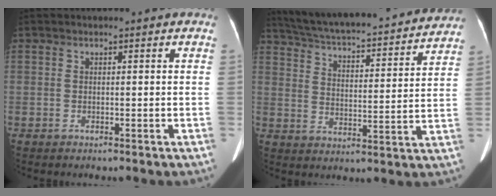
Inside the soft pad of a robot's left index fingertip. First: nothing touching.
{"total": 25.8, "force": [23.5, 3.9, 9.9], "torque": [-0.171, -0.014, 0.316]}